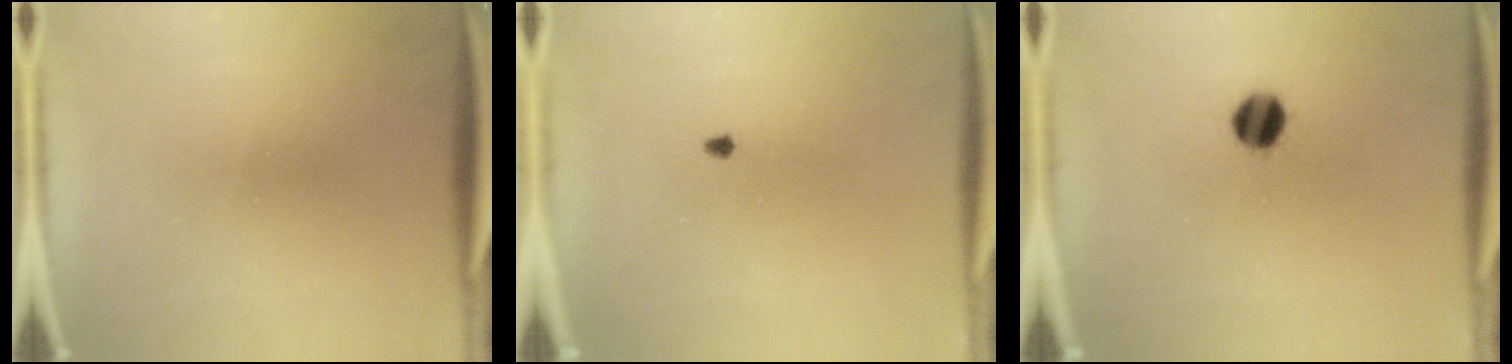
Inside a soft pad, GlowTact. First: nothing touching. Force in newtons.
{"total": 0.7}
{"total": 6.0}